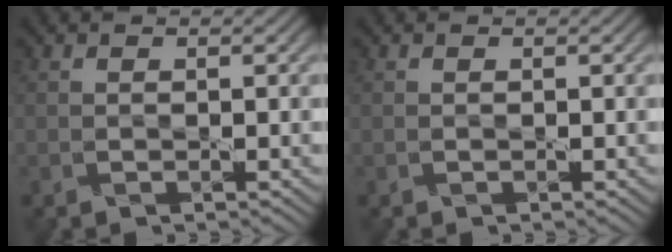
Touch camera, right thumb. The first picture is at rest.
{"total": 0.0}